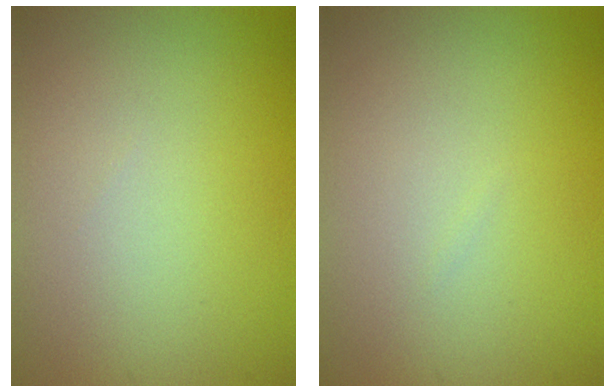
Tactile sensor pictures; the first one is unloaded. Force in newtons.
{"total": 0.0}